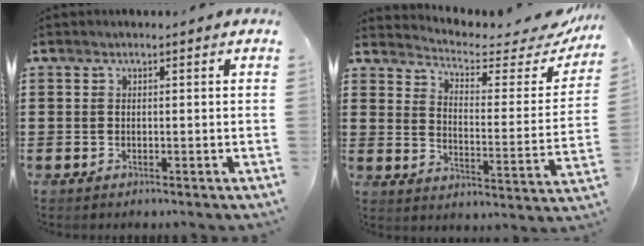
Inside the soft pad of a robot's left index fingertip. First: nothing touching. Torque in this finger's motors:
{"motor_torque": [1.07, -1.07, 0.25, 0.00]}